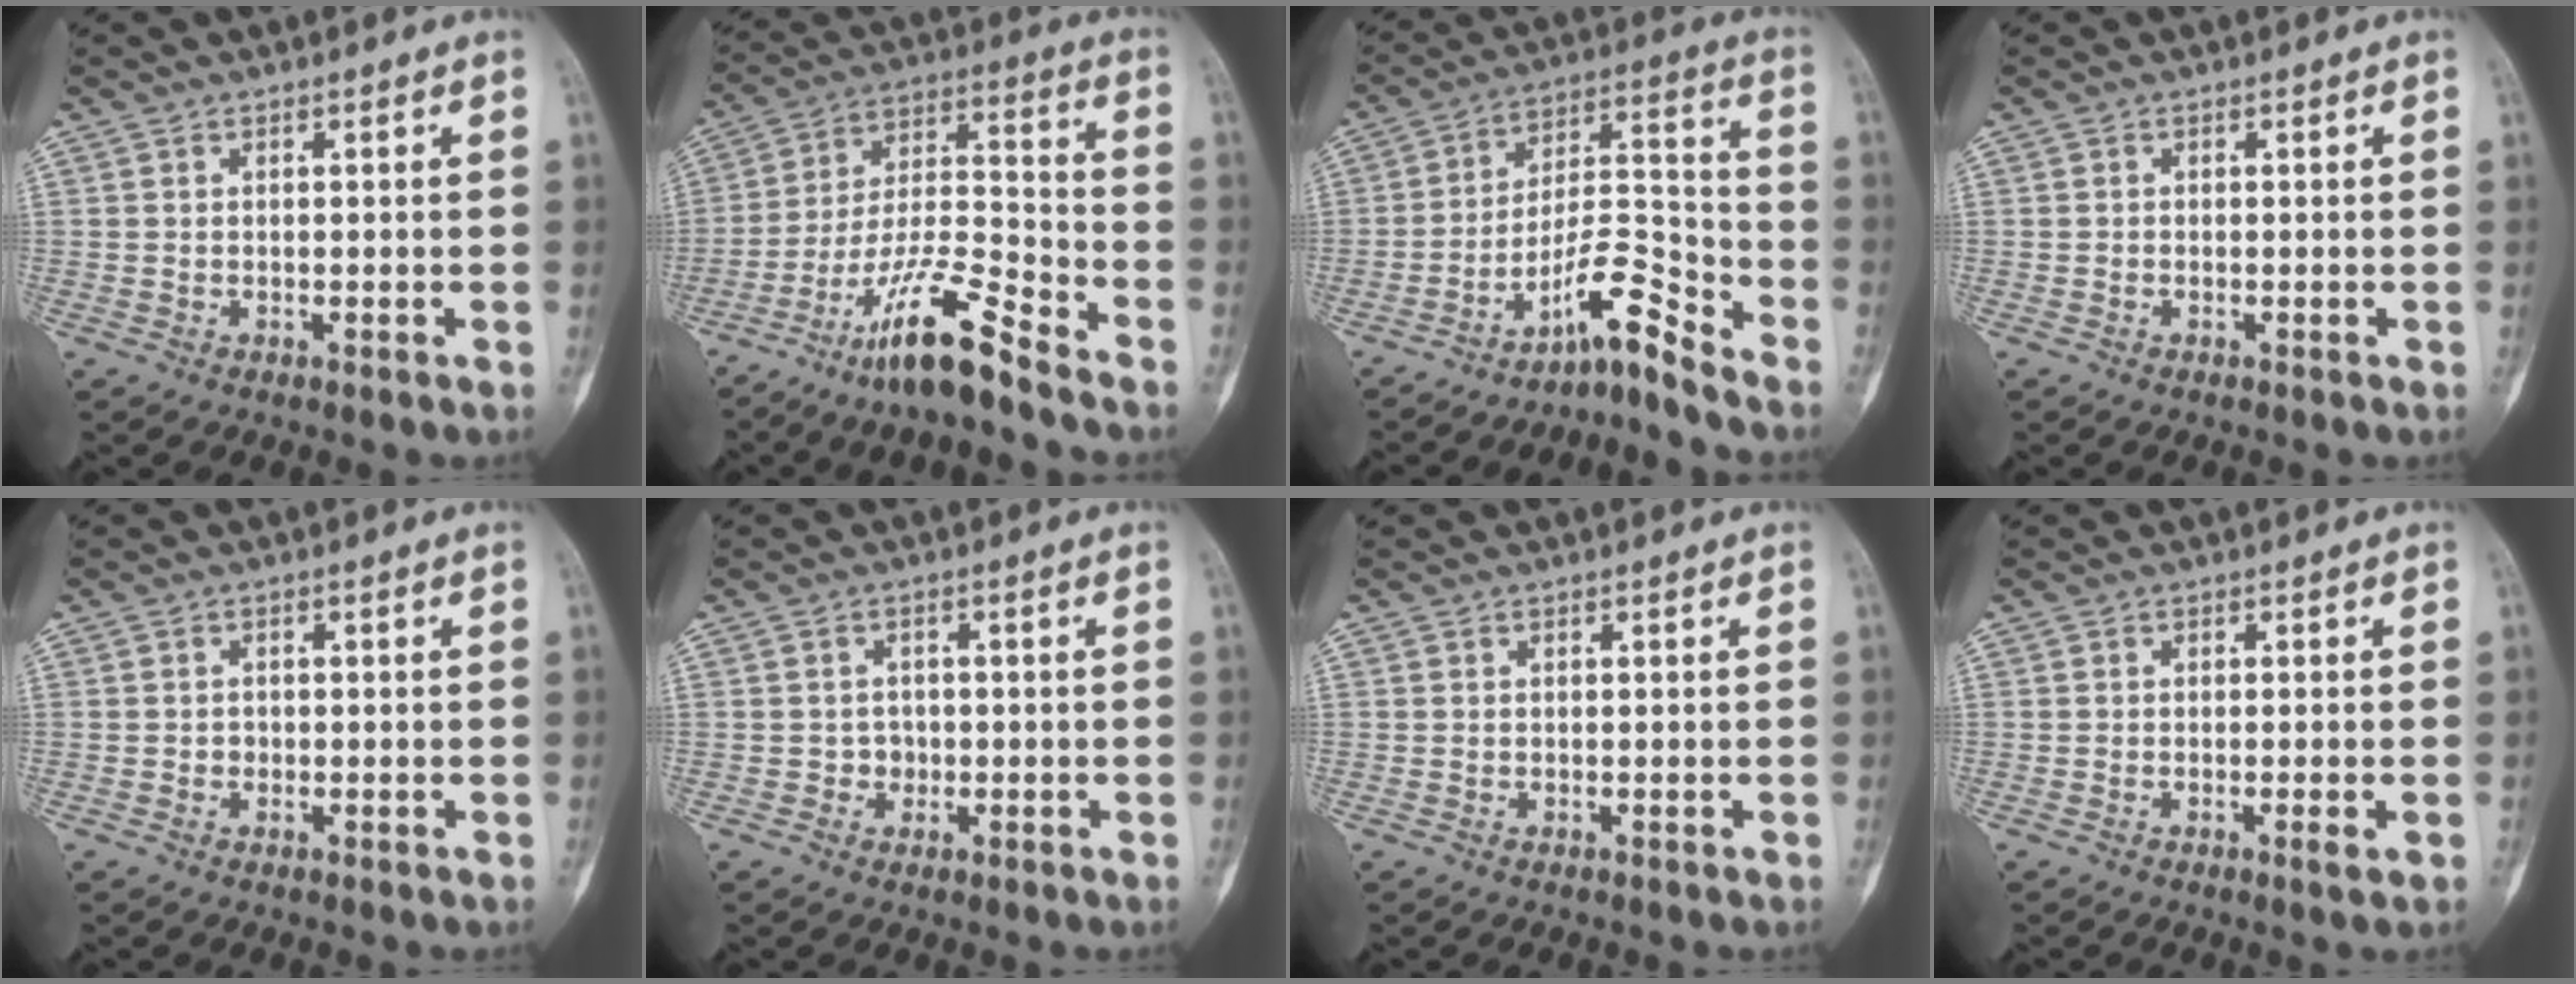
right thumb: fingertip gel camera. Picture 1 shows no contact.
{"total": 14.7, "force": [-10.8, 2.3, 9.8], "torque": [-0.183, 0.076, -0.196]}
{"total": 9.3, "force": [-7.6, 1.3, 5.1], "torque": [-0.087, 0.102, -0.134]}
{"total": 0.0}
{"total": 1.0, "force": [-0.2, 0.9, 0.3], "torque": [0.000, 0.004, -0.005]}
{"total": 2.0, "force": [-0.5, 1.9, 0.6], "torque": [0.006, 0.008, -0.010]}
{"total": 0.0}
{"total": 1.5, "force": [-0.5, 0.1, 1.5], "torque": [-0.021, -0.003, -0.007]}